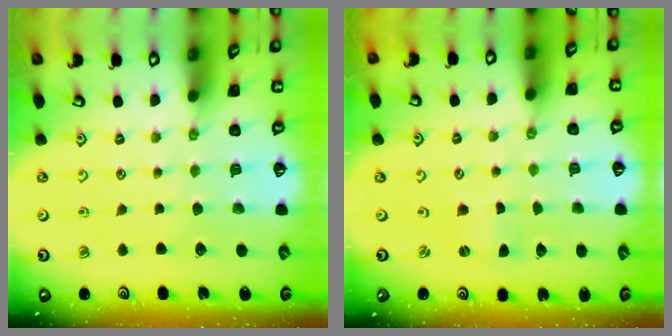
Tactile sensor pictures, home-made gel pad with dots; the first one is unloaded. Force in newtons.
{"total": 0.0}